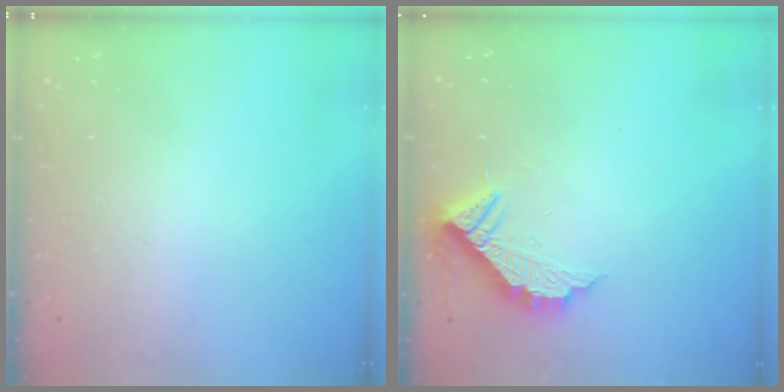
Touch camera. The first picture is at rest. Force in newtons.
{"total": 8.9, "press": 8.9, "slide": 0.3}